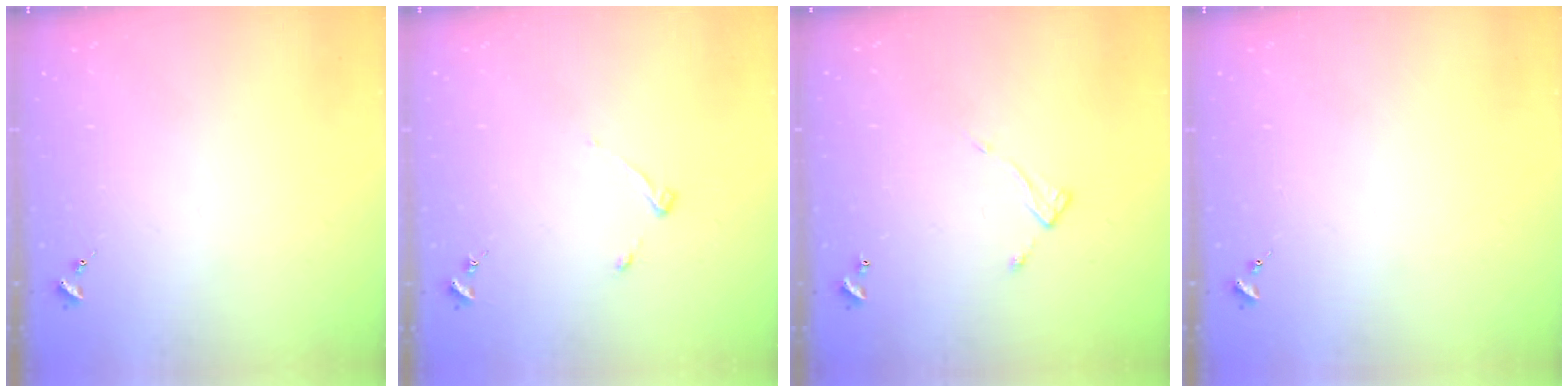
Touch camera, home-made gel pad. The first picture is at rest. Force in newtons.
{"total": 3.8, "press": 3.8, "slide": 0.5}
{"total": 5.5, "press": 5.5, "slide": 0.2}
{"total": 0.0}